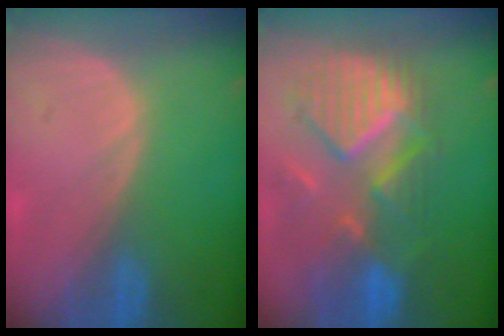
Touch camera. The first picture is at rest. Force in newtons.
{"total": 11.1, "press": 10.0, "slide": 4.9}